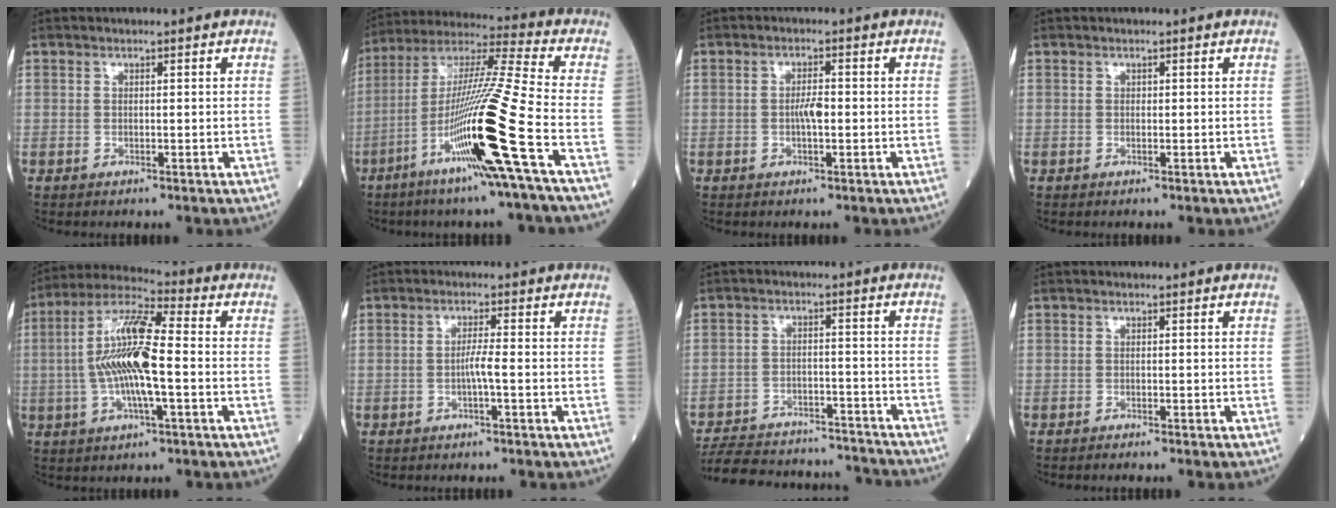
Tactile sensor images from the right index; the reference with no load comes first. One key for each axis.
{"total": 19.8, "fx": -7.4, "fy": -2.0, "fz": 18.3, "tx": -0.367, "ty": -0.030, "tz": -0.149}
{"total": 2.6, "fx": -0.3, "fy": 0.6, "fz": 2.5, "tx": -0.047, "ty": 0.003, "tz": -0.006}
{"total": 0.0}
{"total": 13.0, "fx": -1.1, "fy": 2.1, "fz": 12.8, "tx": -0.257, "ty": 0.009, "tz": -0.025}
{"total": 2.2, "fx": -0.7, "fy": -0.3, "fz": 2.0, "tx": -0.037, "ty": 0.001, "tz": -0.014}
{"total": 20.0, "fx": -18.8, "fy": 4.3, "fz": 5.4, "tx": -0.116, "ty": 0.001, "tz": -0.259}
{"total": 1.6, "fx": -1.4, "fy": 0.0, "fz": 0.7, "tx": -0.011, "ty": -0.001, "tz": -0.016}